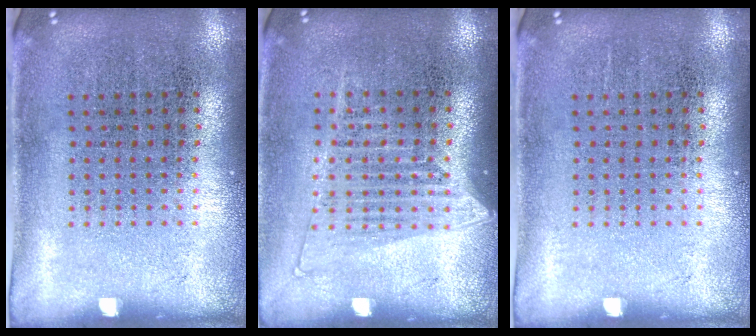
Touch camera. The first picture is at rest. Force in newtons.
{"total": 1.3, "press": 1.1, "slide": 0.6}
{"total": 0.0}